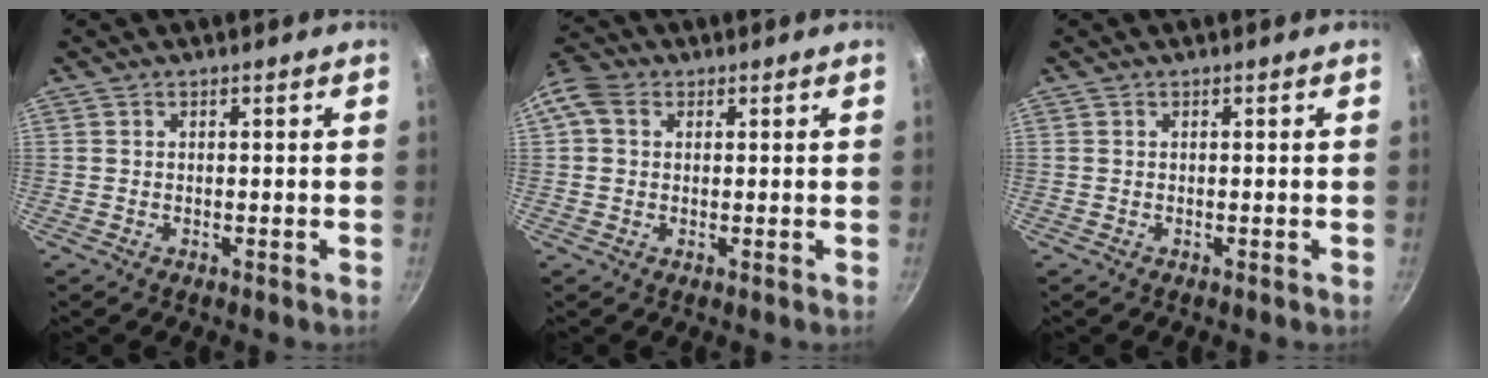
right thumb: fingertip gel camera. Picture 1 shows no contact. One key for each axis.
{"total": 7.7, "fx": 2.0, "fy": 6.1, "fz": 4.3, "tx": -0.094, "ty": 0.015, "tz": 0.023}
{"total": 0.0}